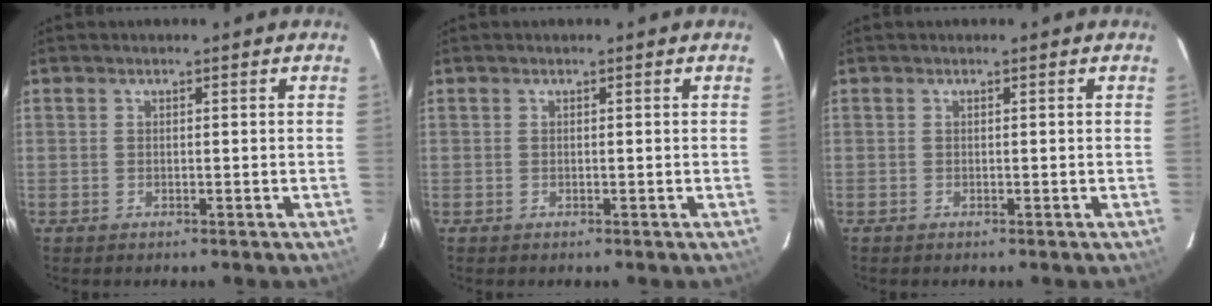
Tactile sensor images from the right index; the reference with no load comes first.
{"total": 0.0}
{"total": 0.0}